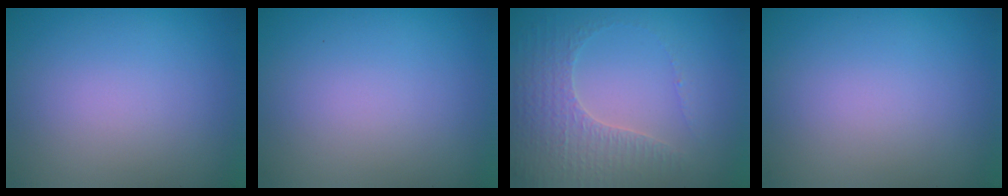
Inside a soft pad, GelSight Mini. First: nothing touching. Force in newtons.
{"total": 0.0}
{"total": 3.3, "press": 3.2, "slide": 0.8}
{"total": 0.0}